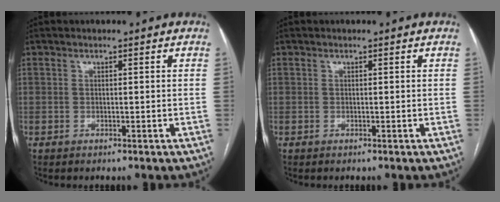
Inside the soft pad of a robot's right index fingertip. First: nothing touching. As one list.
[{"total": 0.0}]